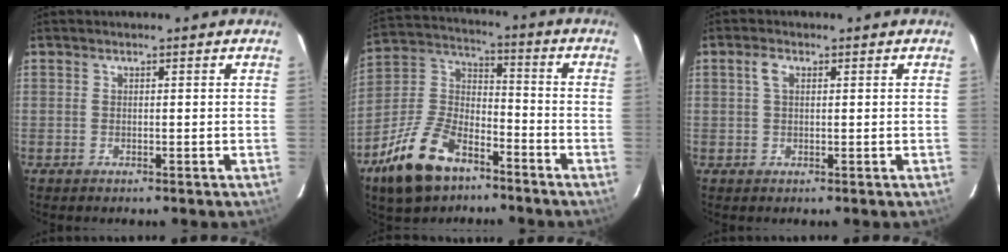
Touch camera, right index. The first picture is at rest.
{"total": 14.7, "force": [-9.2, 7.5, 8.7], "torque": [-0.194, 0.002, -0.167]}
{"total": 2.2, "force": [0.8, 1.1, 1.7], "torque": [-0.035, 0.007, 0.014]}